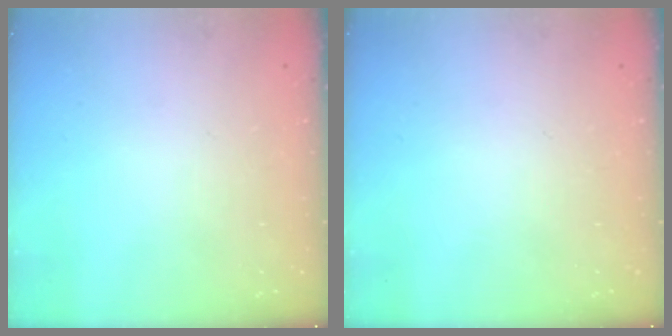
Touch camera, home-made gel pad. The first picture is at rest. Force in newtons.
{"total": 0.0}